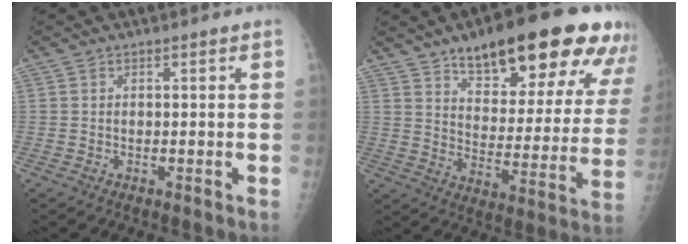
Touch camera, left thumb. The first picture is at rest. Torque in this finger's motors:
{"motor_torque": [0.52, 1.02, 1.77, -1.00, 0.16]}